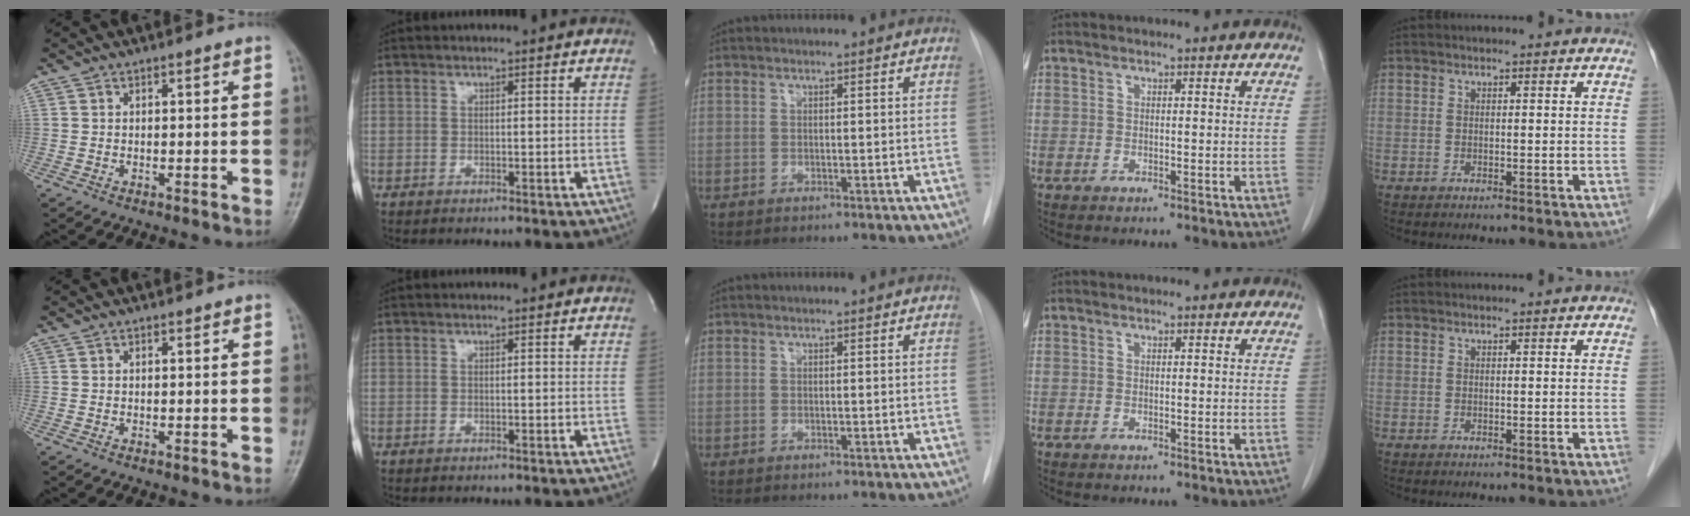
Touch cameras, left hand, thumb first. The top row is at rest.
{}